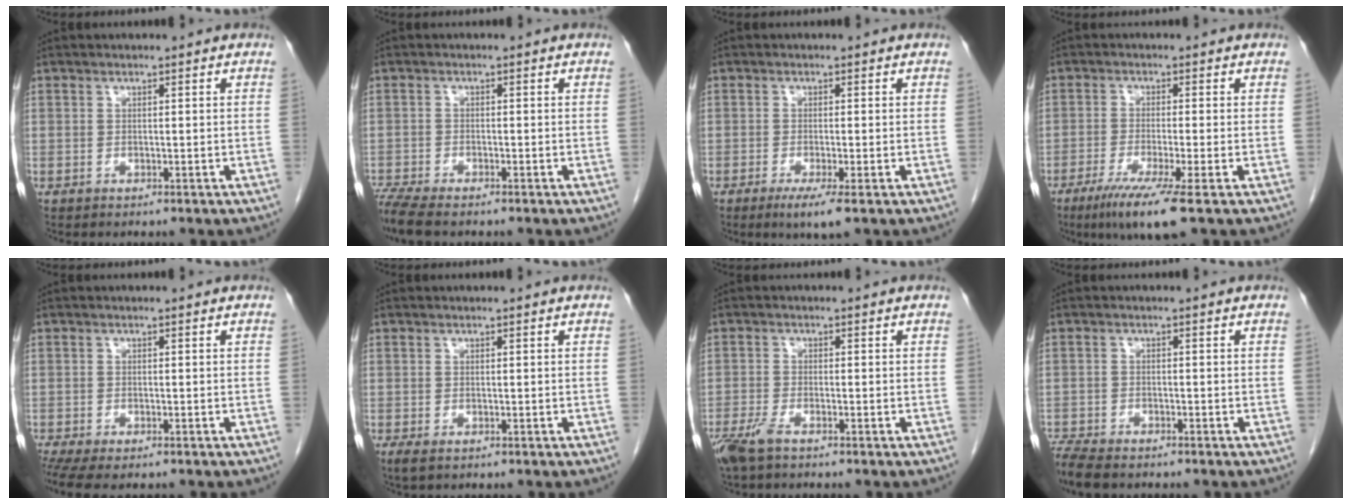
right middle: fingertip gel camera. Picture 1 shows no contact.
{"total": 5.4, "force": [-4.6, 0.6, 2.7], "torque": [-0.055, -0.014, -0.085]}
{"total": 3.9, "force": [-2.1, 0.1, 3.3], "torque": [-0.054, -0.012, -0.036]}
{"total": 7.6, "force": [-4.6, -0.7, 6.0], "torque": [-0.105, -0.024, -0.081]}
{"total": 7.1, "force": [-5.4, 2.4, 4.0], "torque": [-0.074, -0.007, -0.086]}
{"total": 1.8, "force": [-1.1, 0.8, 1.2], "torque": [-0.023, -0.004, -0.013]}
{"total": 4.2, "force": [-3.0, 0.9, 2.8], "torque": [-0.064, -0.009, -0.059]}
{"total": 6.2, "force": [-5.4, 1.6, 2.7], "torque": [-0.053, -0.014, -0.095]}